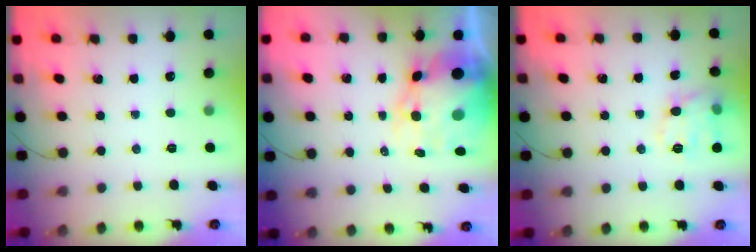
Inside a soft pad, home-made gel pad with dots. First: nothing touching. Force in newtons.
{"total": 14.0, "press": 13.6, "slide": 3.6}
{"total": 11.8, "press": 11.8, "slide": 0.6}